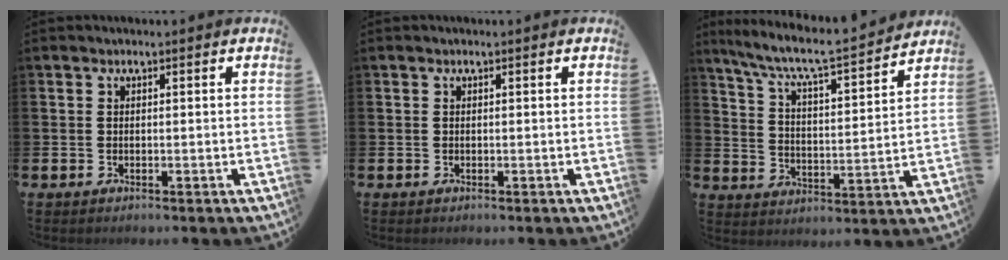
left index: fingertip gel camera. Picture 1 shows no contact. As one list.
[{"total": 0.0}, {"total": 7.7, "force": [6.9, 0.7, 3.4], "torque": [-0.097, -0.050, 0.113]}]